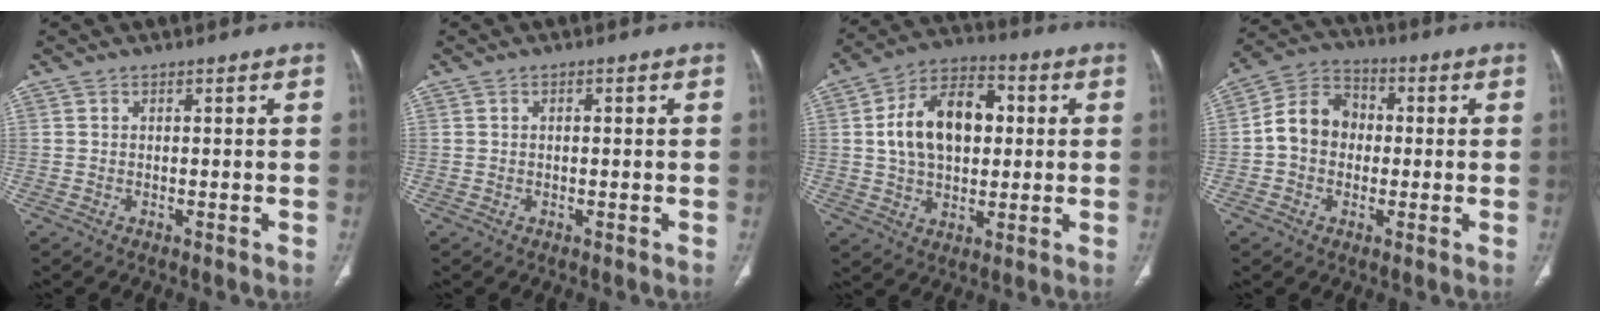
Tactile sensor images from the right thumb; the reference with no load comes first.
{"total": 0.7, "force": [0.1, 0.3, 0.7], "torque": [-0.014, 0.004, 0.004]}
{"total": 15.8, "force": [2.2, 10.2, 11.8], "torque": [-0.177, 0.018, 0.031]}
{"total": 10.1, "force": [-0.3, 8.2, 5.8], "torque": [-0.085, 0.032, -0.018]}